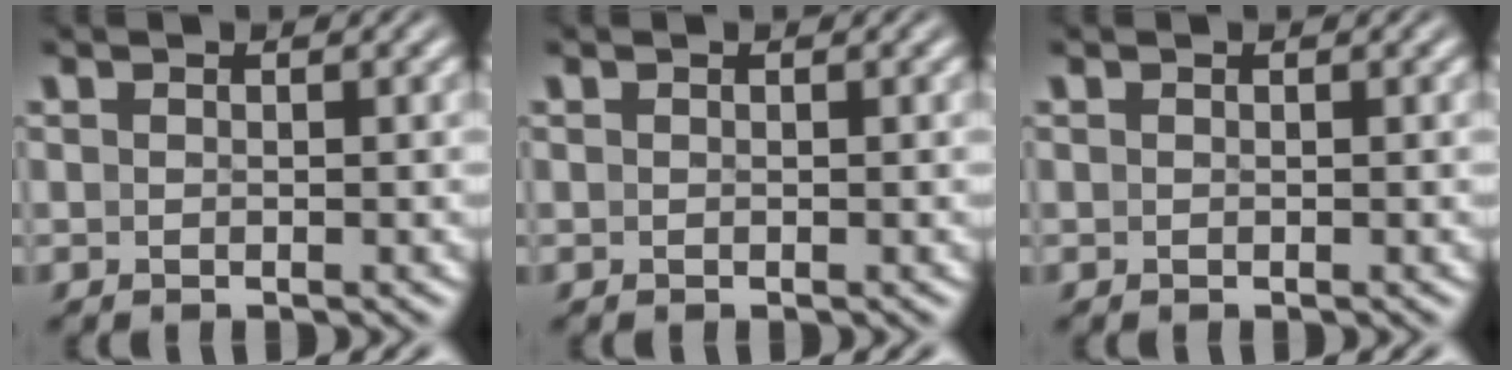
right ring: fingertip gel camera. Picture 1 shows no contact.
{"total": 0.0}
{"total": 0.0}